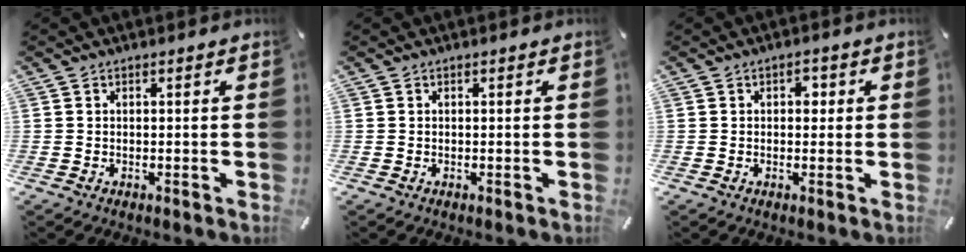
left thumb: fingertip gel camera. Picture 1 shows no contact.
{"total": 0.0}
{"total": 2.3, "force": [0.3, 1.7, 1.5], "torque": [-0.008, 0.000, -0.005]}